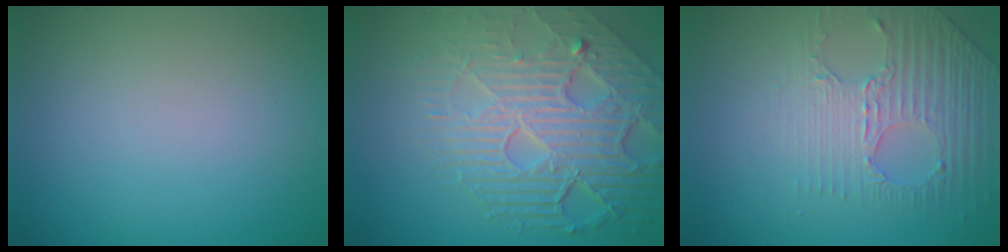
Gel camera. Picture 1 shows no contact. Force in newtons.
{"total": 8.8, "press": 5.9, "slide": 6.5}
{"total": 4.5, "press": 3.0, "slide": 3.4}